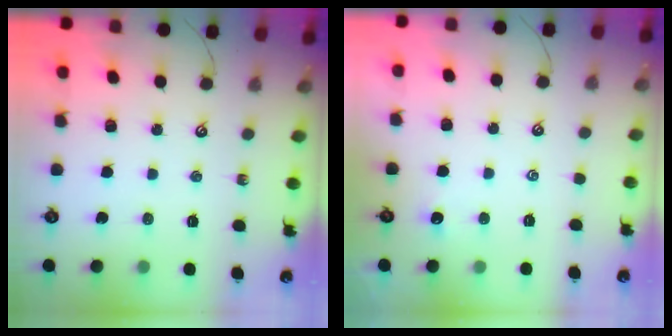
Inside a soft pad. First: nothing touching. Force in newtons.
{"total": 2.1, "press": 2.1, "slide": 0.3}